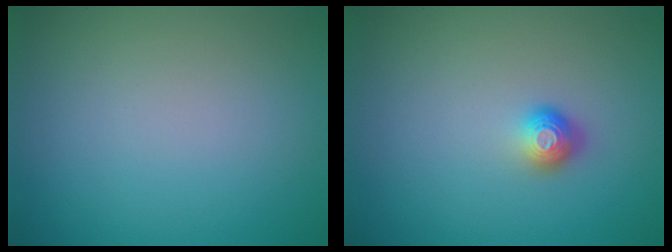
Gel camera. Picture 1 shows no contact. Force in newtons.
{"total": 1.7, "press": 1.3, "slide": 1.2}